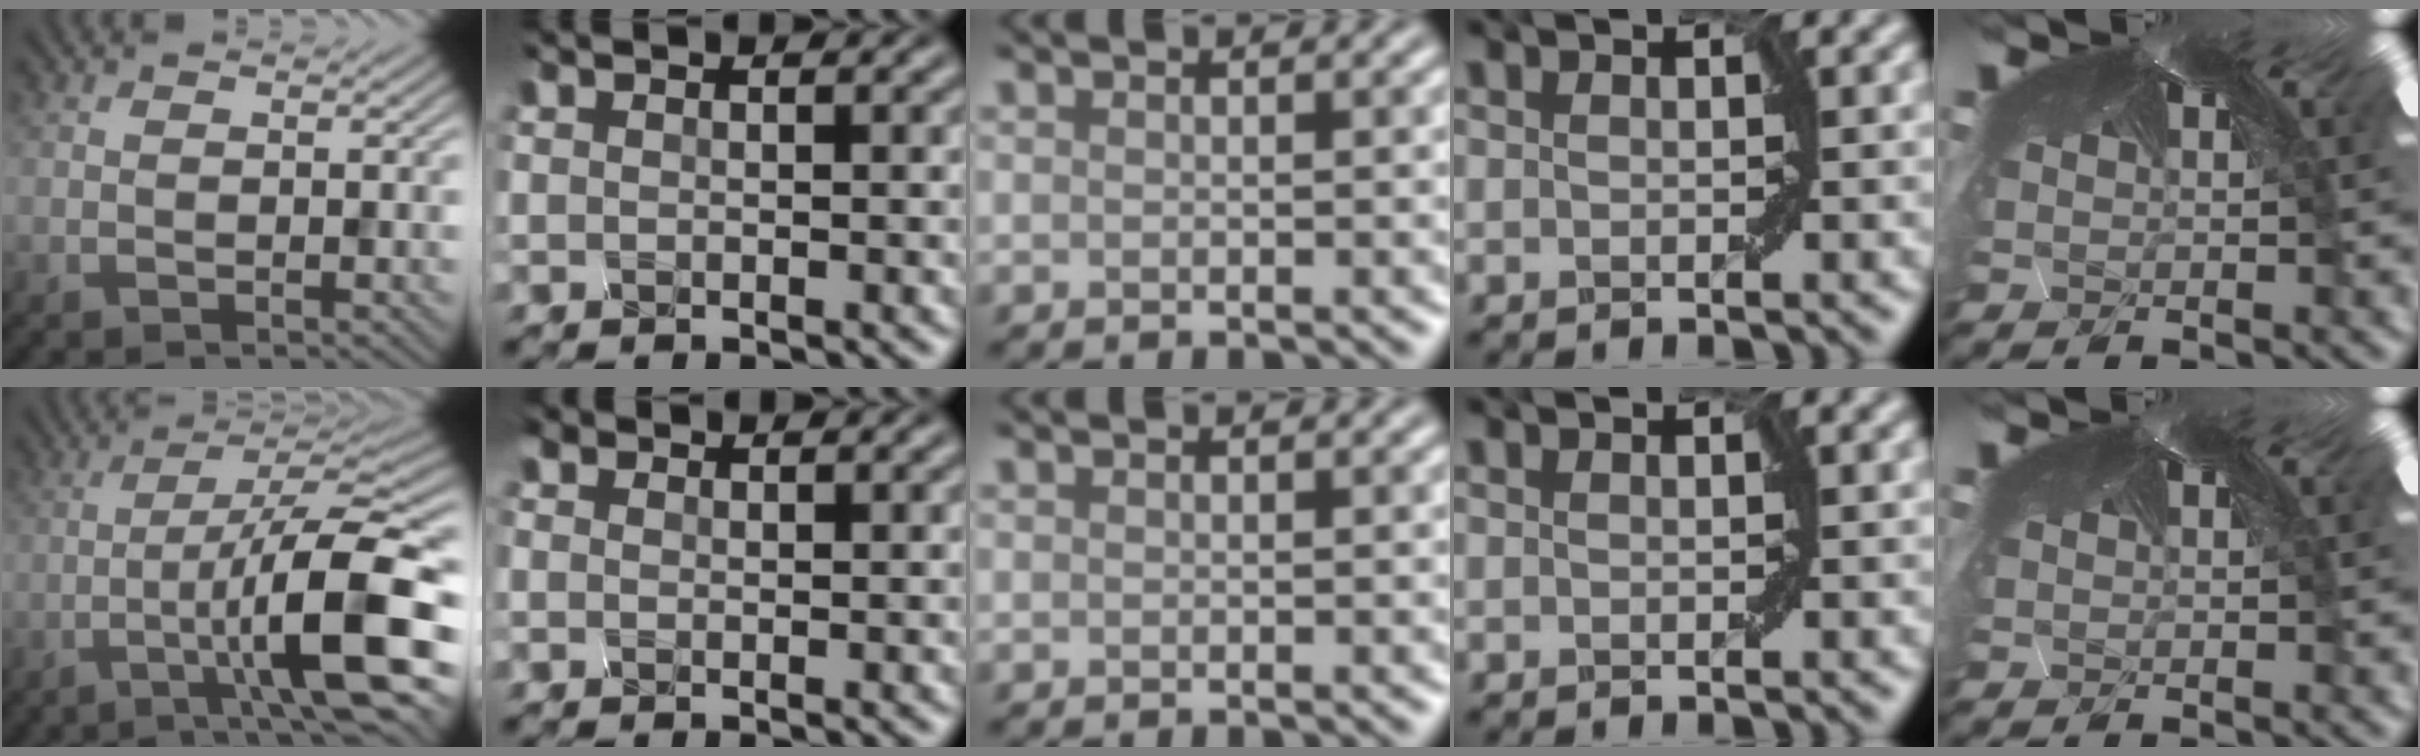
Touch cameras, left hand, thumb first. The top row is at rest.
{"thumb": {"total": 12.8, "force": [-4.3, 2.1, 11.9], "torque": [-0.179, 0.013, -0.078]}, "index": {"total": 0.7, "force": [-0.1, -0.2, -0.7], "torque": [-0.002, 0.001, 0.012]}}